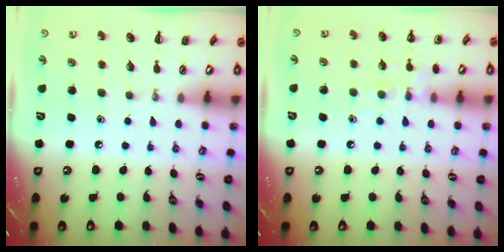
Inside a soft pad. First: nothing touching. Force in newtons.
{"total": 8.0, "press": 8.0, "slide": 0.8}